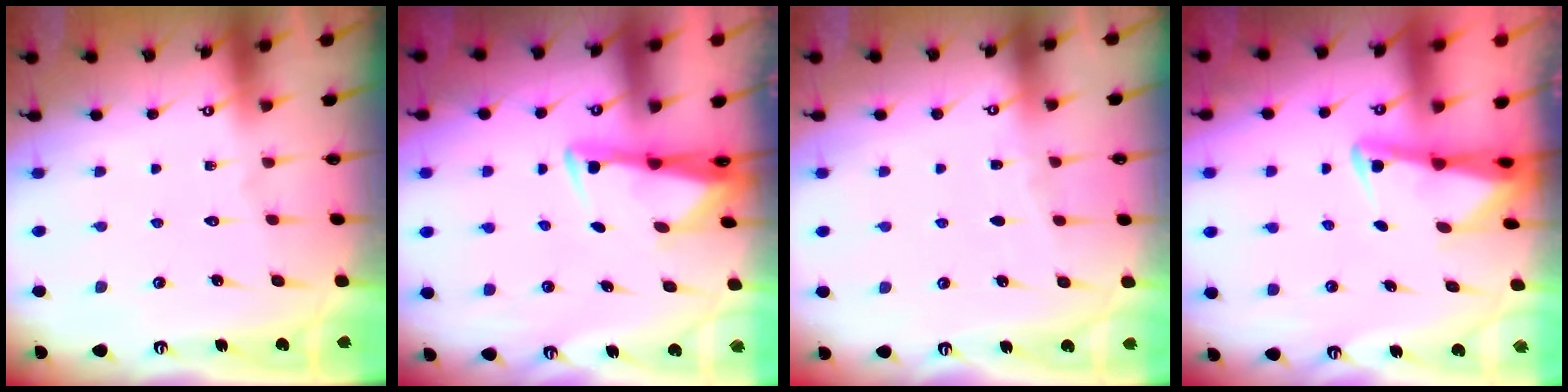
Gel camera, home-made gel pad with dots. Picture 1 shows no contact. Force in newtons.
{"total": 3.0, "press": 2.9, "slide": 0.9}
{"total": 2.3, "press": 2.2, "slide": 0.3}
{"total": 2.5, "press": 2.5, "slide": 0.2}